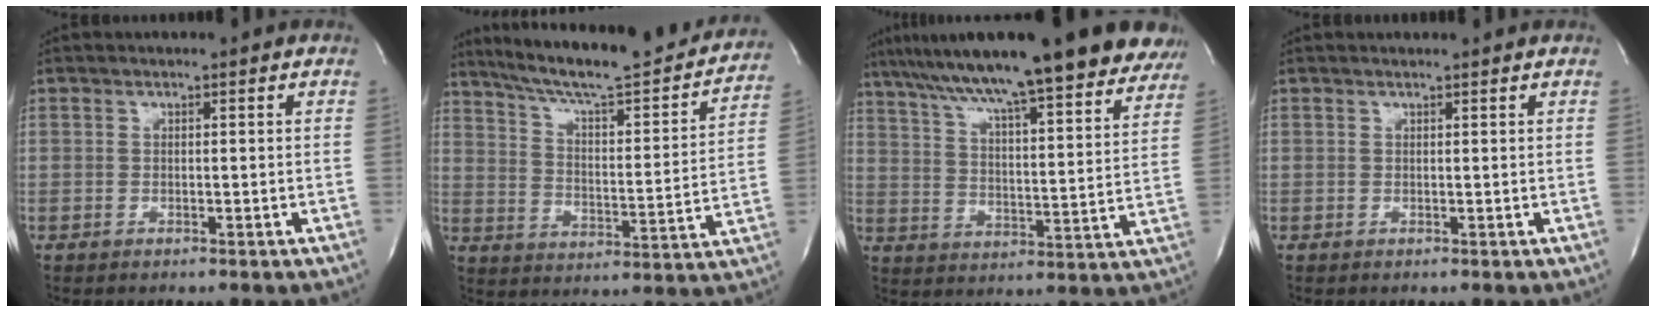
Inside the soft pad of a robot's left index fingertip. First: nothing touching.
{"total": 25.1, "force": [22.1, 3.1, 11.5], "torque": [-0.180, -0.024, 0.303]}
{"total": 25.8, "force": [20.8, 2.9, 15.0], "torque": [-0.239, 0.019, 0.292]}
{"total": 1.4, "force": [1.3, -0.1, 0.3], "torque": [-0.008, 0.006, 0.019]}